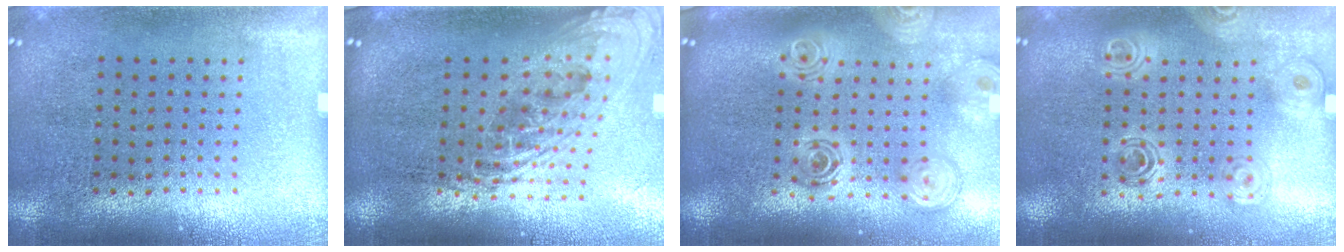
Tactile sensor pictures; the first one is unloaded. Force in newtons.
{"total": 2.3, "press": 1.6, "slide": 1.6}
{"total": 2.6, "press": 2.0, "slide": 1.7}
{"total": 1.6, "press": 1.4, "slide": 0.8}